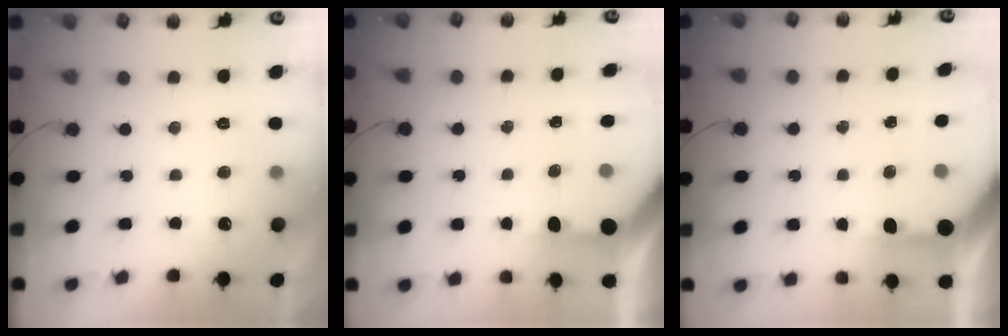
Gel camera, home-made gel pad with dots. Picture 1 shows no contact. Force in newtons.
{"total": 3.1, "press": 3.1, "slide": 0.3}
{"total": 6.0, "press": 6.0, "slide": 0.5}